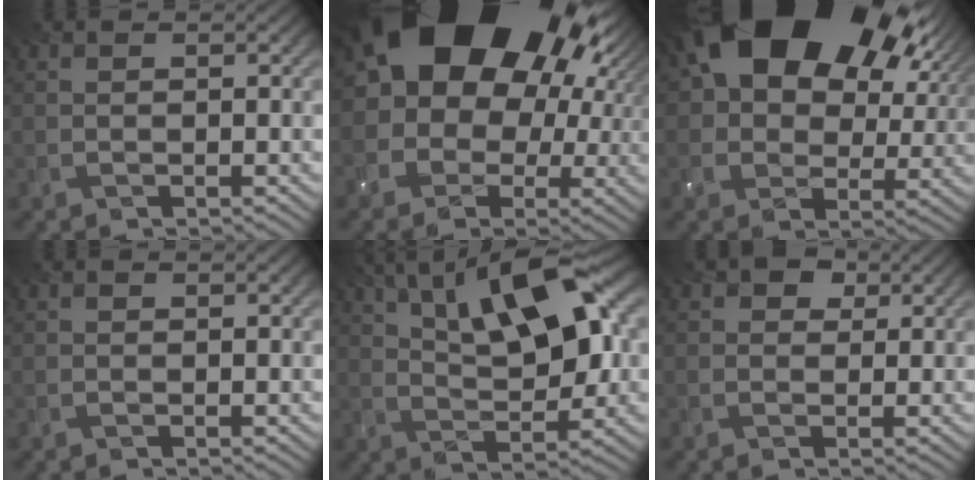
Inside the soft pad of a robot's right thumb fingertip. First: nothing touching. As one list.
[{"total": 22.6, "force": [6.6, 17.7, 12.3], "torque": [-0.198, 0.040, 0.078]}, {"total": 21.0, "force": [9.6, 14.2, 12.2], "torque": [-0.229, 0.031, 0.182]}, {"total": 0.0}, {"total": 12.5, "force": [5.5, 4.8, 10.1], "torque": [-0.161, 0.019, 0.088]}, {"total": 2.1, "force": [0.6, 1.9, 0.7], "torque": [-0.004, 0.005, 0.002]}]